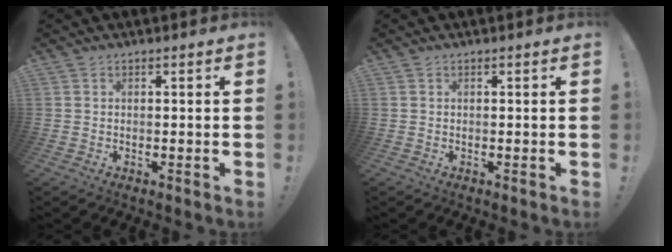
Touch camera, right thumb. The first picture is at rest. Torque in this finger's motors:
{"motor_torque": [0.00, 0.00, 0.00, 0.00, 0.00]}